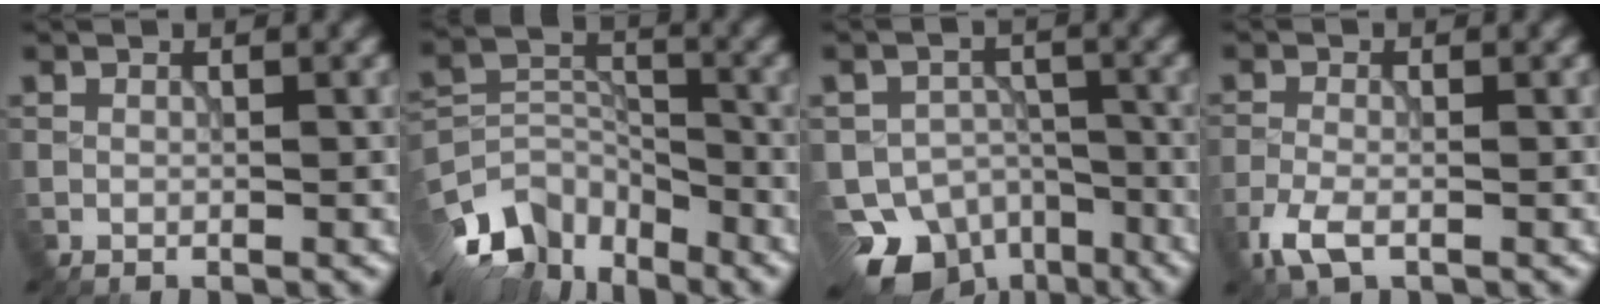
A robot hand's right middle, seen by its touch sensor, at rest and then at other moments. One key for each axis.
{"total": 9.8, "fx": -7.3, "fy": 5.2, "fz": 4.1, "tx": -0.074, "ty": -0.005, "tz": -0.135}
{"total": 8.9, "fx": -6.1, "fy": 5.8, "fz": 3.1, "tx": -0.035, "ty": -0.015, "tz": -0.088}
{"total": 3.3, "fx": -1.9, "fy": 1.4, "fz": 2.3, "tx": -0.055, "ty": -0.006, "tz": -0.043}